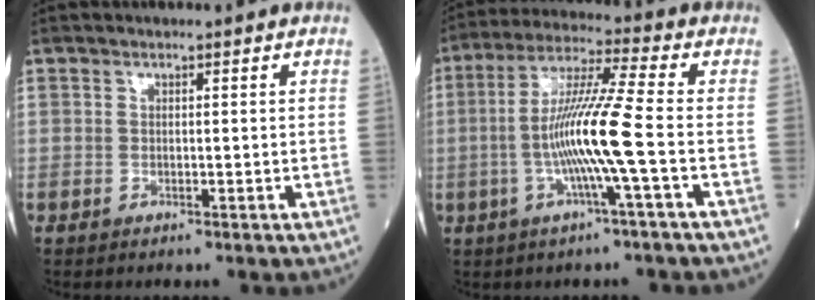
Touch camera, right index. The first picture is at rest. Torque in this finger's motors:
{"motor_torque": [1.42, -0.40, 0.63, 0.21]}